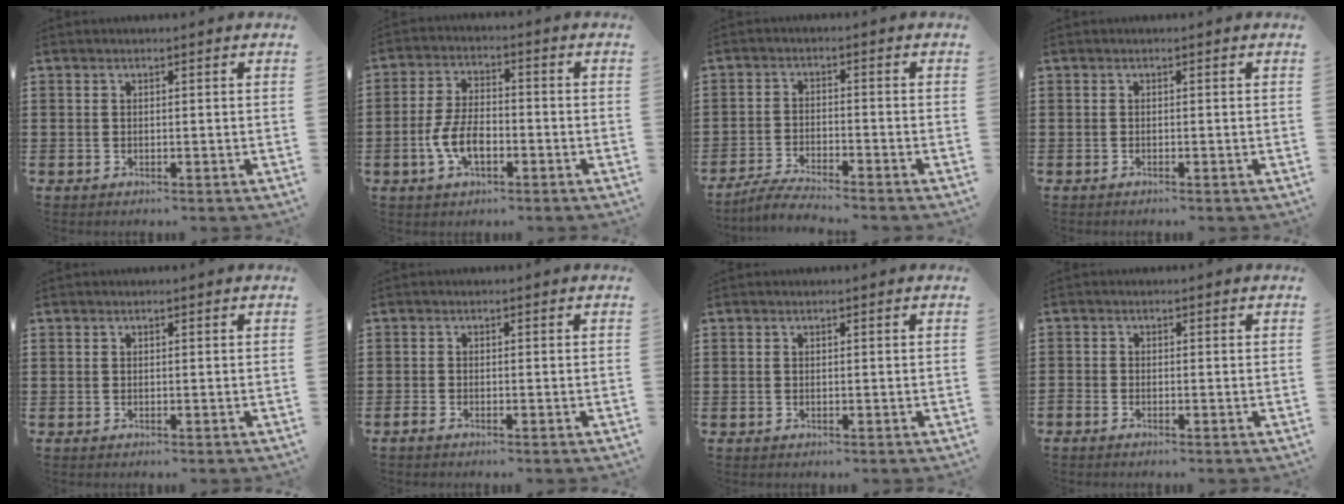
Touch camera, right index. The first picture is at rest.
{"total": 6.9, "force": [-2.4, 3.2, 5.6], "torque": [-0.130, -0.001, -0.051]}
{"total": 3.9, "force": [-3.8, -0.1, 1.0], "torque": [-0.025, -0.001, -0.076]}
{"total": 0.0}
{"total": 0.0}
{"total": 0.8, "force": [-0.7, 0.1, 0.3], "torque": [-0.009, -0.003, -0.013]}
{"total": 0.0}
{"total": 0.9, "force": [-0.9, 0.1, 0.1], "torque": [-0.006, -0.001, -0.018]}